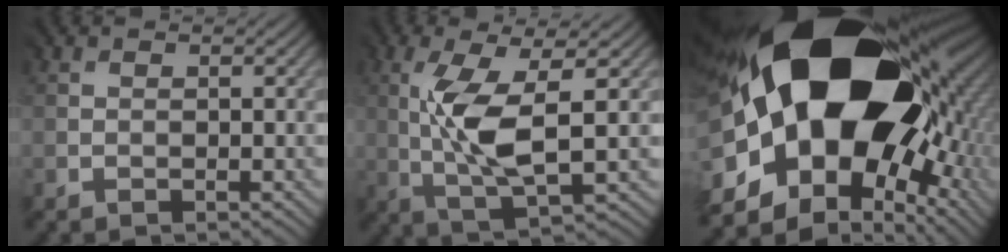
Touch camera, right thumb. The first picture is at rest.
{"total": 7.7, "force": [0.6, 1.9, 7.4], "torque": [-0.169, -0.001, 0.019]}
{"total": 23.0, "force": [1.5, 15.6, 16.8], "torque": [-0.347, -0.072, 0.062]}